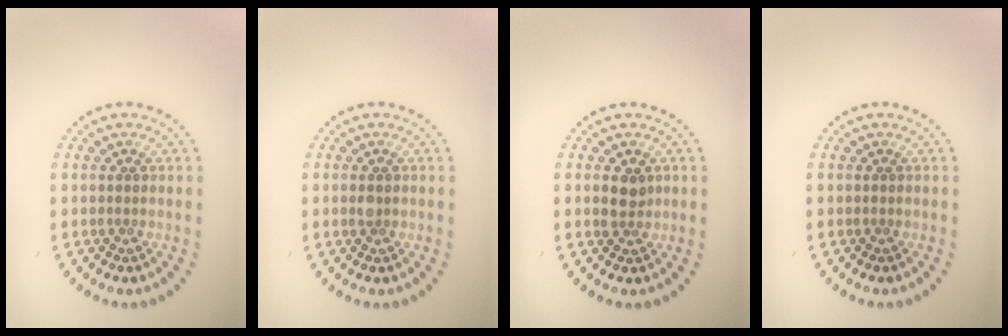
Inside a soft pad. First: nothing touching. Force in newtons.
{"total": 1.0, "press": 1.0, "slide": 0.0}
{"total": 1.8, "press": 1.8, "slide": 0.5}
{"total": 0.0}